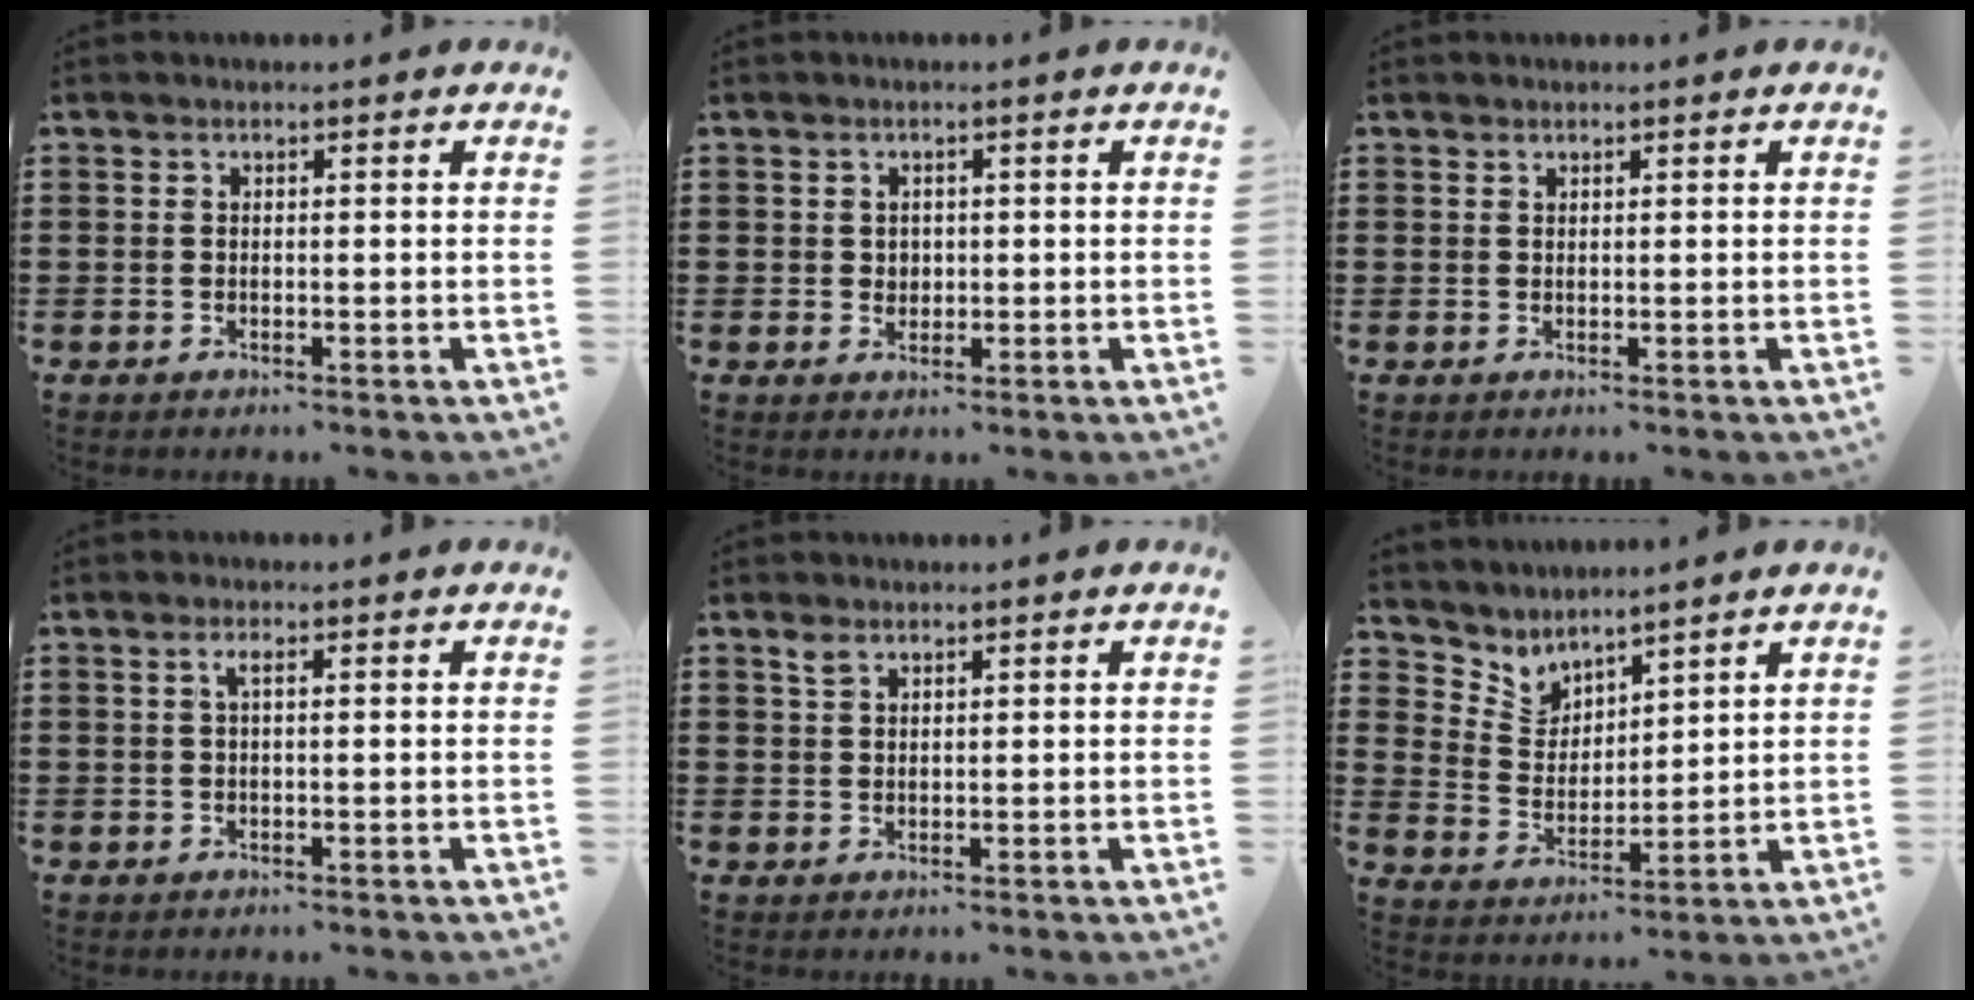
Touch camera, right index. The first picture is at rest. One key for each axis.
{"total": 1.4, "fx": 0.4, "fy": 1.3, "fz": 0.3, "tx": -0.010, "ty": 0.007, "tz": 0.008}
{"total": 0.5, "fx": 0.4, "fy": 0.3, "fz": 0.0, "tx": -0.002, "ty": 0.001, "tz": 0.009}
{"total": 1.4, "fx": 0.3, "fy": 0.2, "fz": 1.4, "tx": -0.027, "ty": 0.002, "tz": 0.004}
{"total": 1.6, "fx": 1.2, "fy": 0.7, "fz": 0.8, "tx": -0.019, "ty": 0.002, "tz": 0.022}
{"total": 3.6, "fx": 3.3, "fy": 1.4, "fz": -0.7, "tx": -0.011, "ty": -0.021, "tz": 0.058}